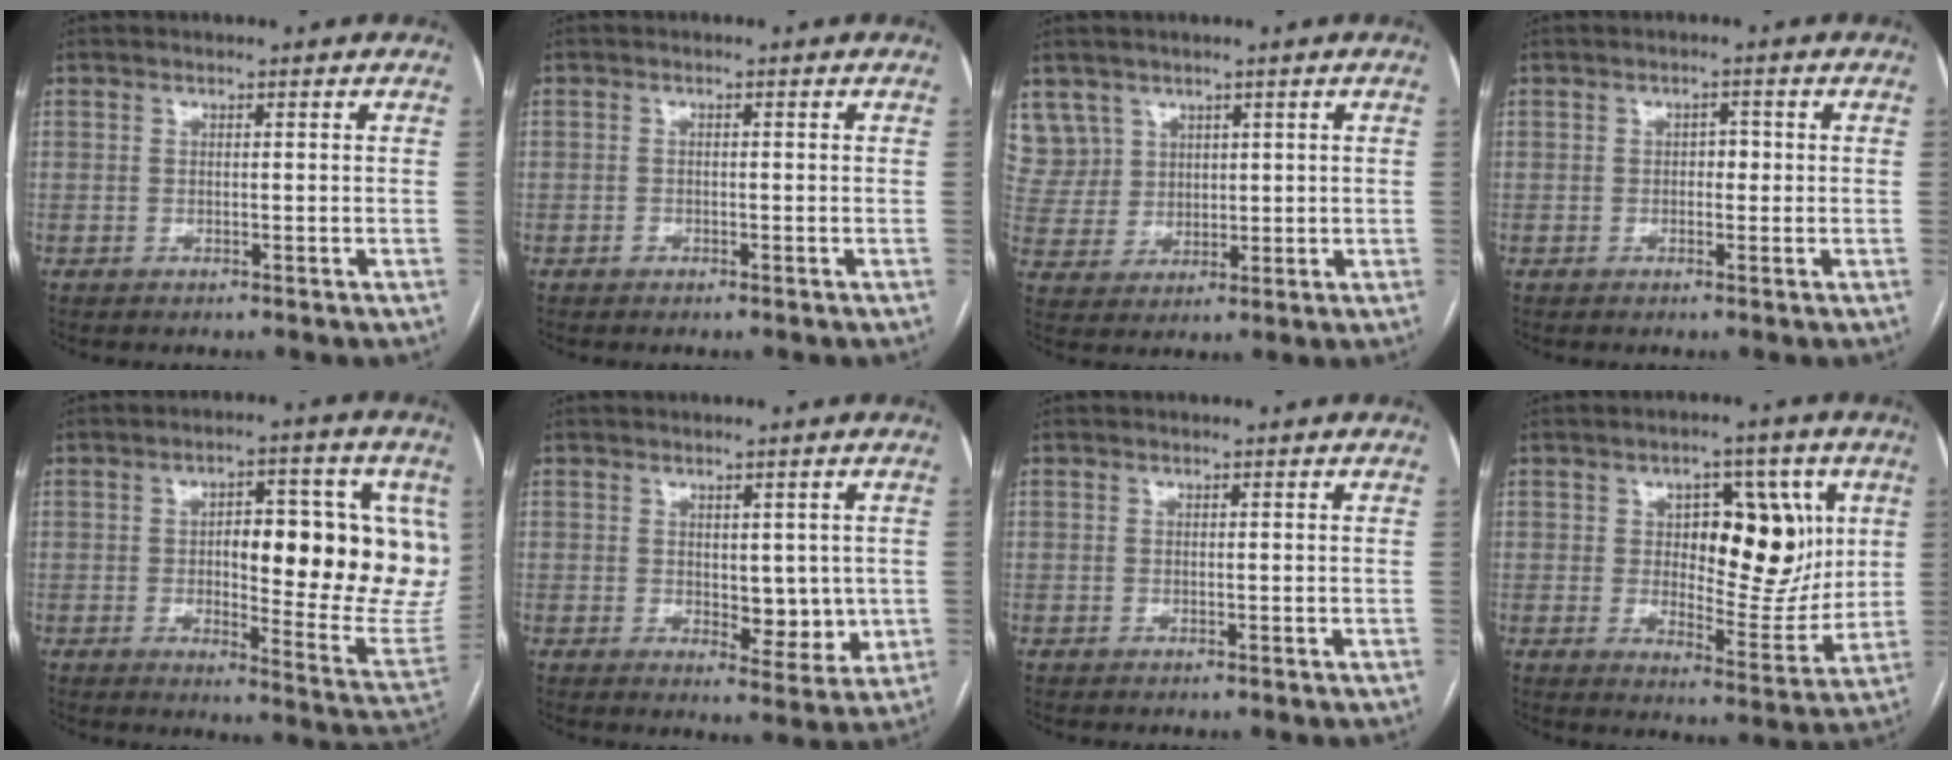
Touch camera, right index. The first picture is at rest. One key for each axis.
{"total": 0.6, "fx": -0.3, "fy": 0.4, "fz": 0.1, "tx": 0.000, "ty": 0.002, "tz": -0.006}
{"total": 7.8, "fx": 4.7, "fy": 6.2, "fz": 0.1, "tx": -0.007, "ty": 0.017, "tz": 0.108}
{"total": 1.7, "fx": -0.1, "fy": 1.1, "fz": 1.3, "tx": -0.012, "ty": 0.007, "tz": -0.003}
{"total": 19.3, "fx": 3.0, "fy": 5.6, "fz": 18.2, "tx": -0.193, "ty": 0.011, "tz": 0.047}
{"total": 6.0, "fx": 0.2, "fy": 3.3, "fz": 5.1, "tx": -0.055, "ty": -0.009, "tz": 0.013}
{"total": 0.0}
{"total": 13.5, "fx": 3.2, "fy": 6.3, "fz": 11.4, "tx": -0.147, "ty": 0.011, "tz": 0.057}